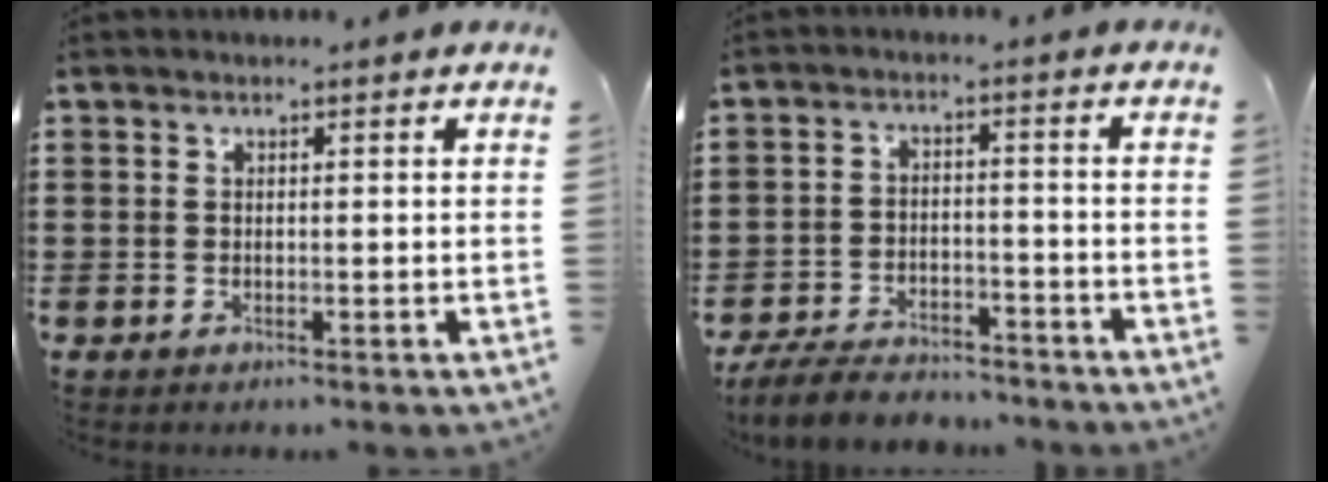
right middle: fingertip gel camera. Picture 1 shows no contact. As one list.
[{"total": 6.2, "force": [-5.9, 1.4, 1.3], "torque": [-0.034, 0.009, -0.118]}]